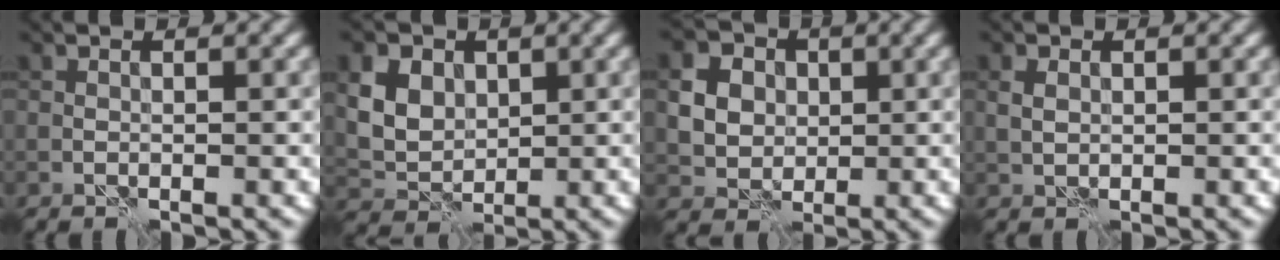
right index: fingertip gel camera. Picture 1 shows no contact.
{"total": 8.8, "force": [3.3, 6.7, 4.6], "torque": [-0.096, 0.025, 0.044]}
{"total": 6.8, "force": [1.7, 5.7, 3.3], "torque": [-0.072, 0.022, 0.028]}
{"total": 1.3, "force": [0.2, 0.9, 0.9], "torque": [-0.022, 0.001, 0.006]}